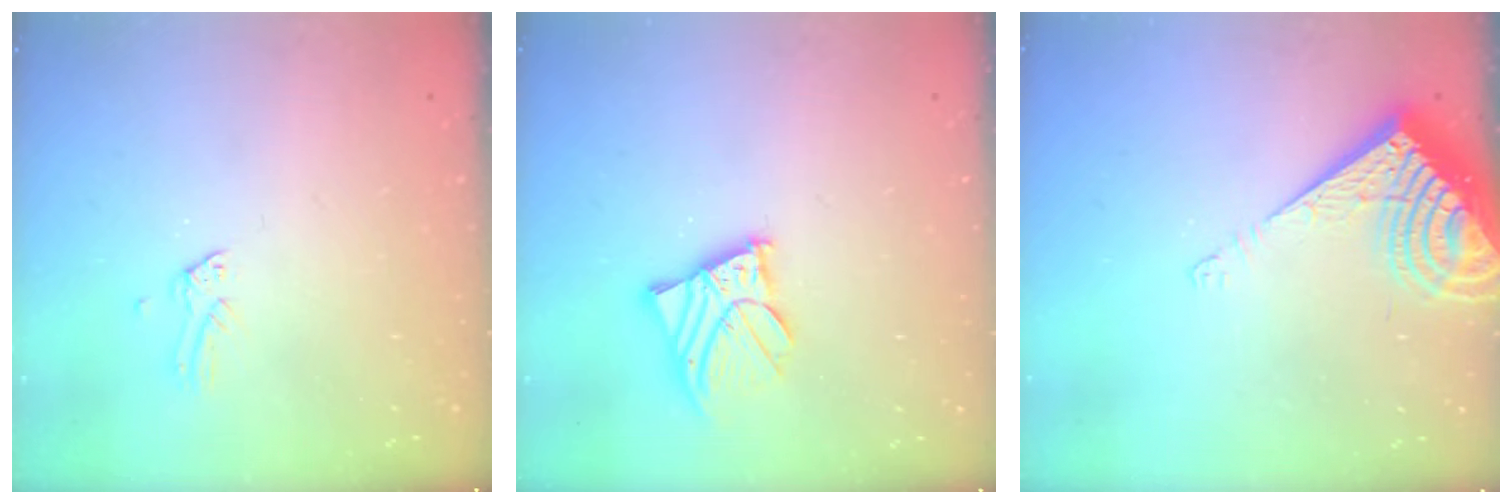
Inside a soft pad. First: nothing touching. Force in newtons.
{"total": 9.0, "press": 8.9, "slide": 1.0}
{"total": 11.7, "press": 11.6, "slide": 1.5}